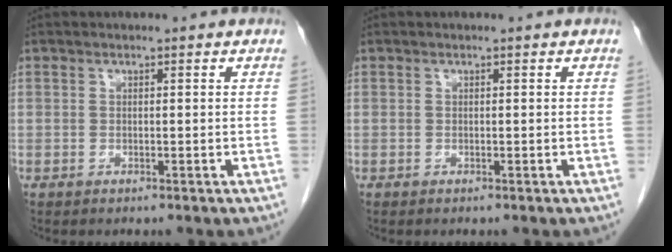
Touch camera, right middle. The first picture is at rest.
{"total": 0.0}